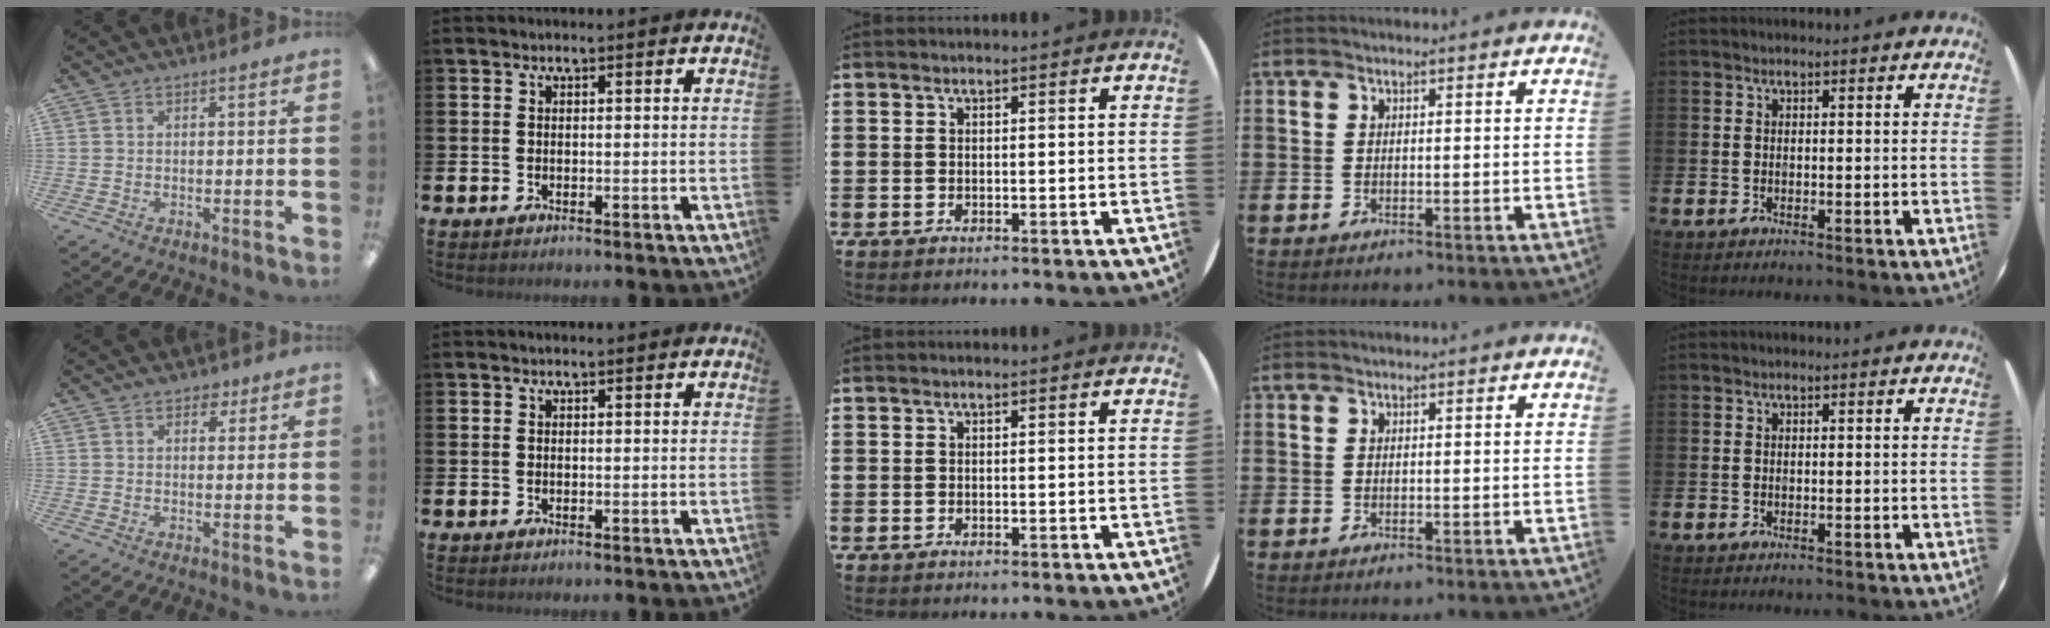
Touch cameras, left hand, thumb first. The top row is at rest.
{"thumb": {"total": 3.1, "force": [1.8, 1.9, 1.6], "torque": [-0.010, -0.005, 0.028]}}